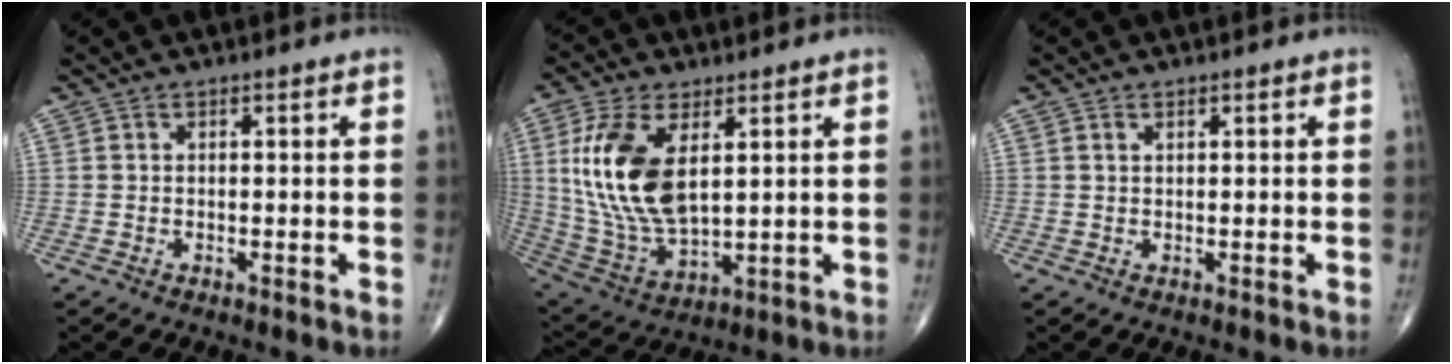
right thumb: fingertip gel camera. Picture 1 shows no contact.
{"total": 16.9, "force": [4.1, 8.7, 13.9], "torque": [-0.283, -0.019, 0.091]}
{"total": 0.7, "force": [0.4, 0.4, 0.4], "torque": [-0.006, 0.000, 0.008]}